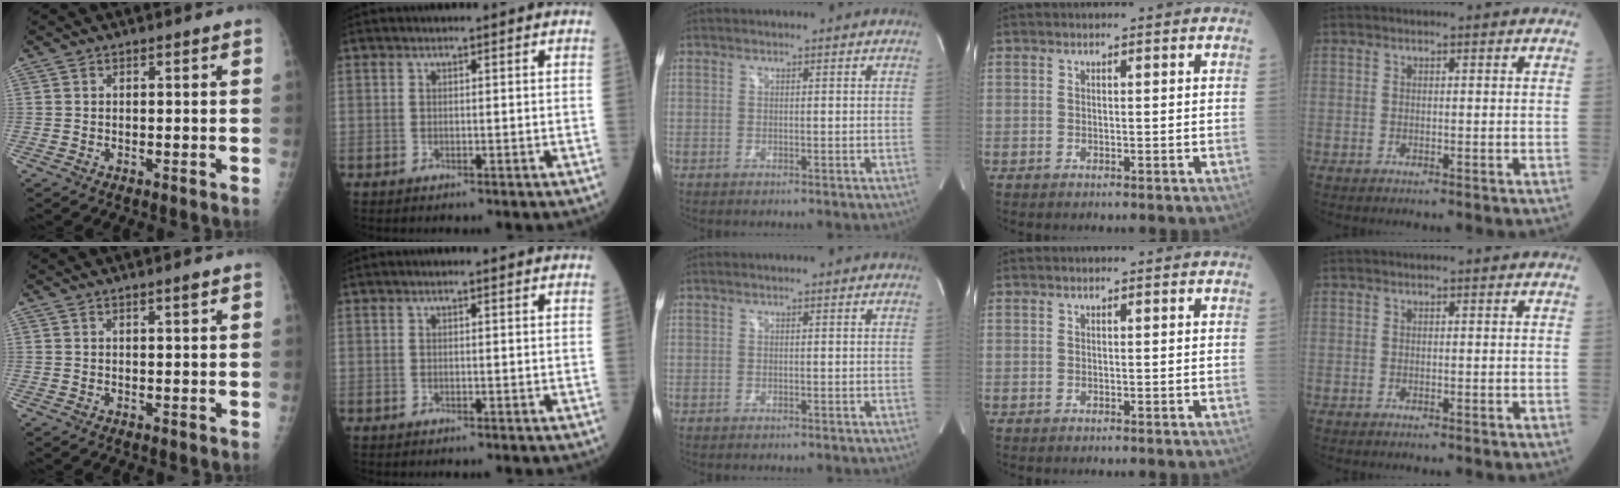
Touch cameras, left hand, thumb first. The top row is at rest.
{"thumb": {"total": 1.1, "force": [0.8, 0.0, 0.8], "torque": [-0.012, -0.006, 0.013]}, "index": {"total": 0.8, "force": [0.7, 0.0, 0.3], "torque": [-0.011, 0.002, 0.010]}}